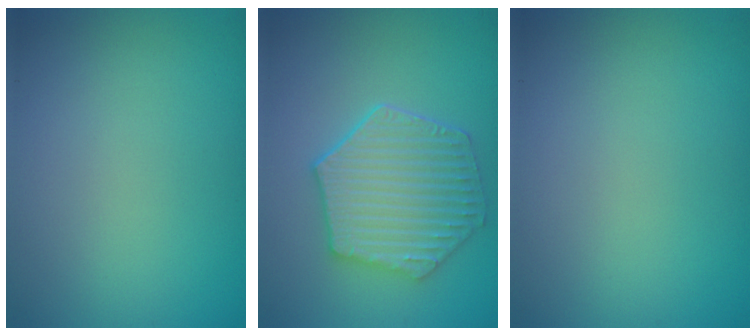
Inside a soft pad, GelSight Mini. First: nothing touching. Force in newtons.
{"total": 5.9, "press": 4.9, "slide": 3.4}
{"total": 0.0}